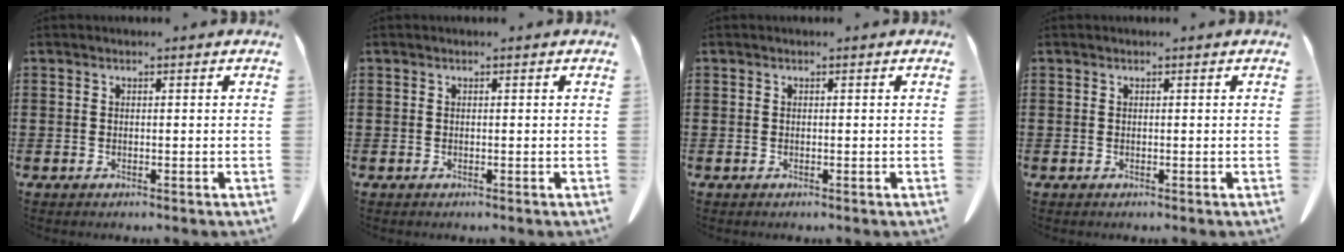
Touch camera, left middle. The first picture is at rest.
{"total": 0.0}
{"total": 0.0}
{"total": 0.0}